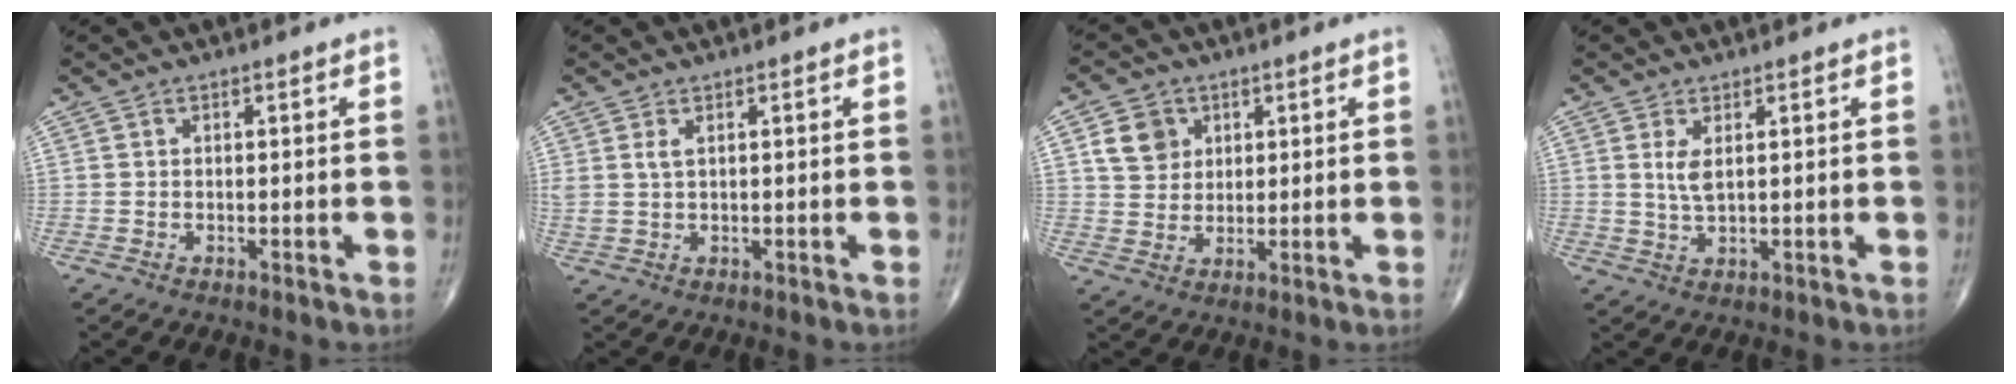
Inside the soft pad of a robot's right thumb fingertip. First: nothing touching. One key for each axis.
{"total": 2.1, "fx": 0.9, "fy": 0.9, "fz": 1.7, "tx": -0.043, "ty": 0.005, "tz": 0.027}
{"total": 6.3, "fx": 2.5, "fy": 5.3, "fz": 2.4, "tx": -0.021, "ty": -0.008, "tz": 0.047}
{"total": 3.1, "fx": 1.0, "fy": 1.1, "fz": 2.7, "tx": -0.055, "ty": -0.009, "tz": 0.026}